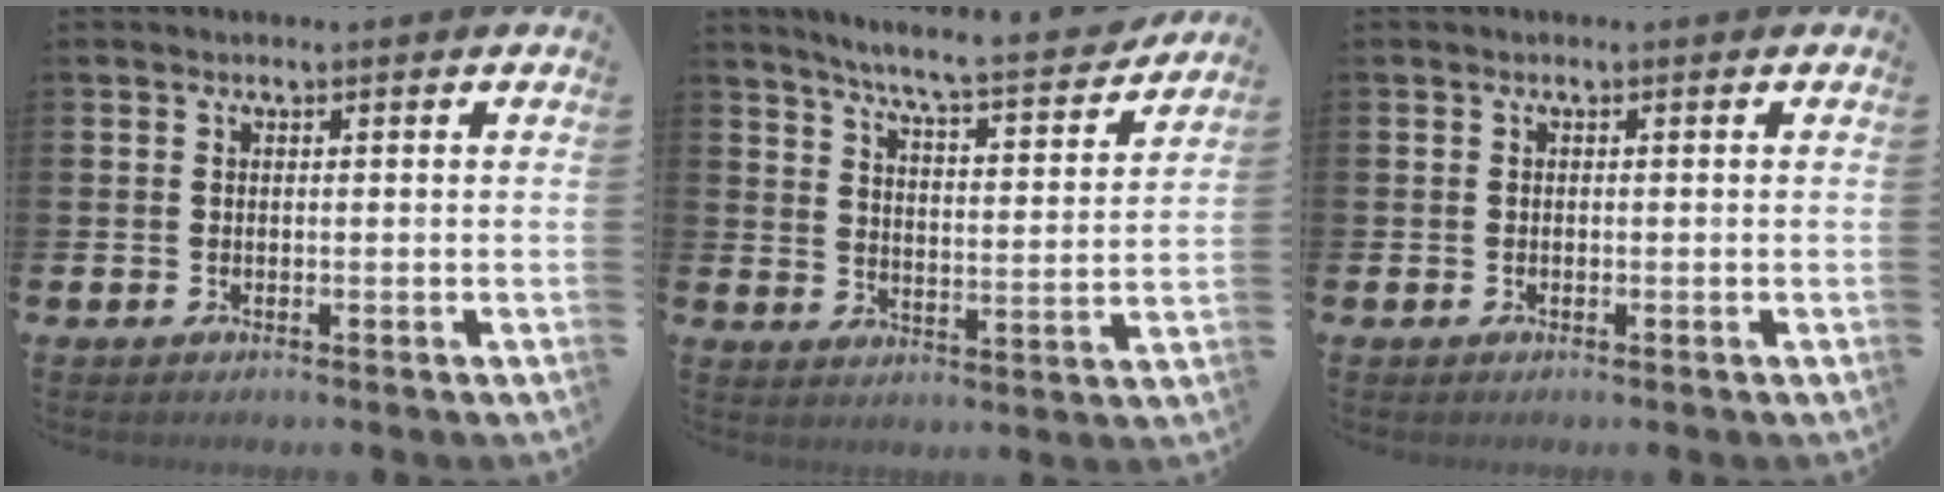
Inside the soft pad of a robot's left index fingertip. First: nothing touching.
{"total": 7.4, "force": [6.8, -0.1, 2.8], "torque": [-0.077, -0.053, 0.113]}
{"total": 0.0}